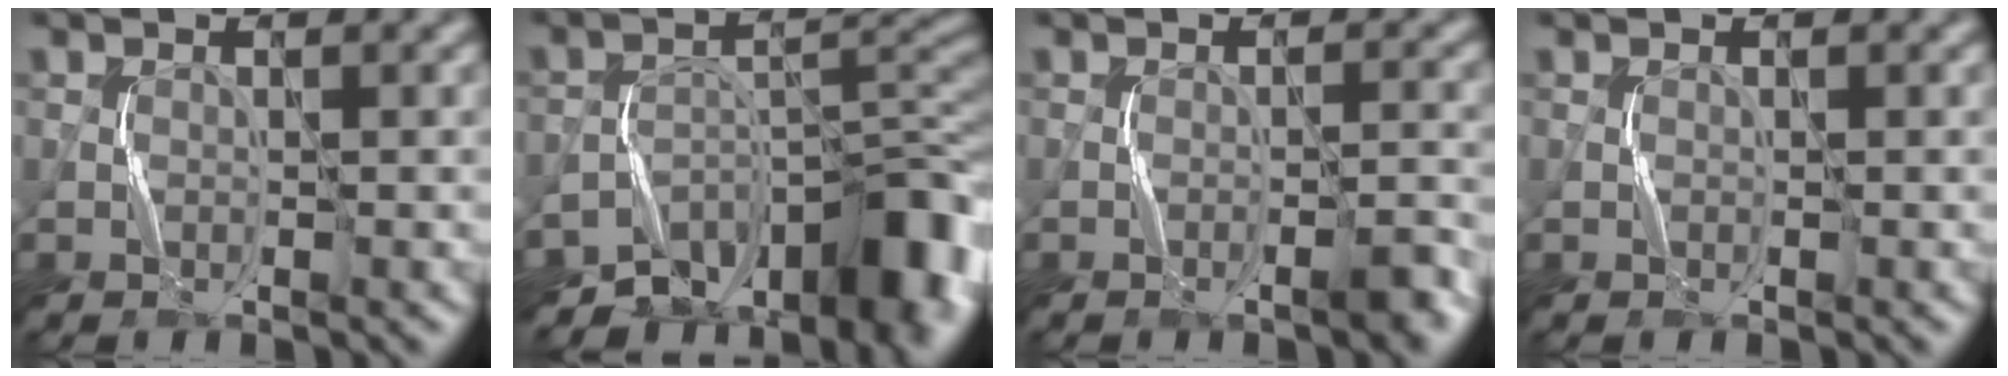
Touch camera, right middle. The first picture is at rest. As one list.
[{"total": 10.8, "force": [-7.9, 5.3, 5.1], "torque": [-0.042, 0.004, -0.131]}, {"total": 2.0, "force": [-1.0, 0.2, 1.7], "torque": [-0.025, 0.008, -0.018]}, {"total": 0.0}]